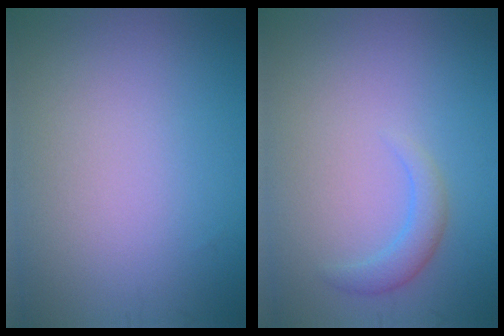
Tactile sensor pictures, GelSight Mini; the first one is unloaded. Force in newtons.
{"total": 1.9, "press": 1.9, "slide": 0.1}